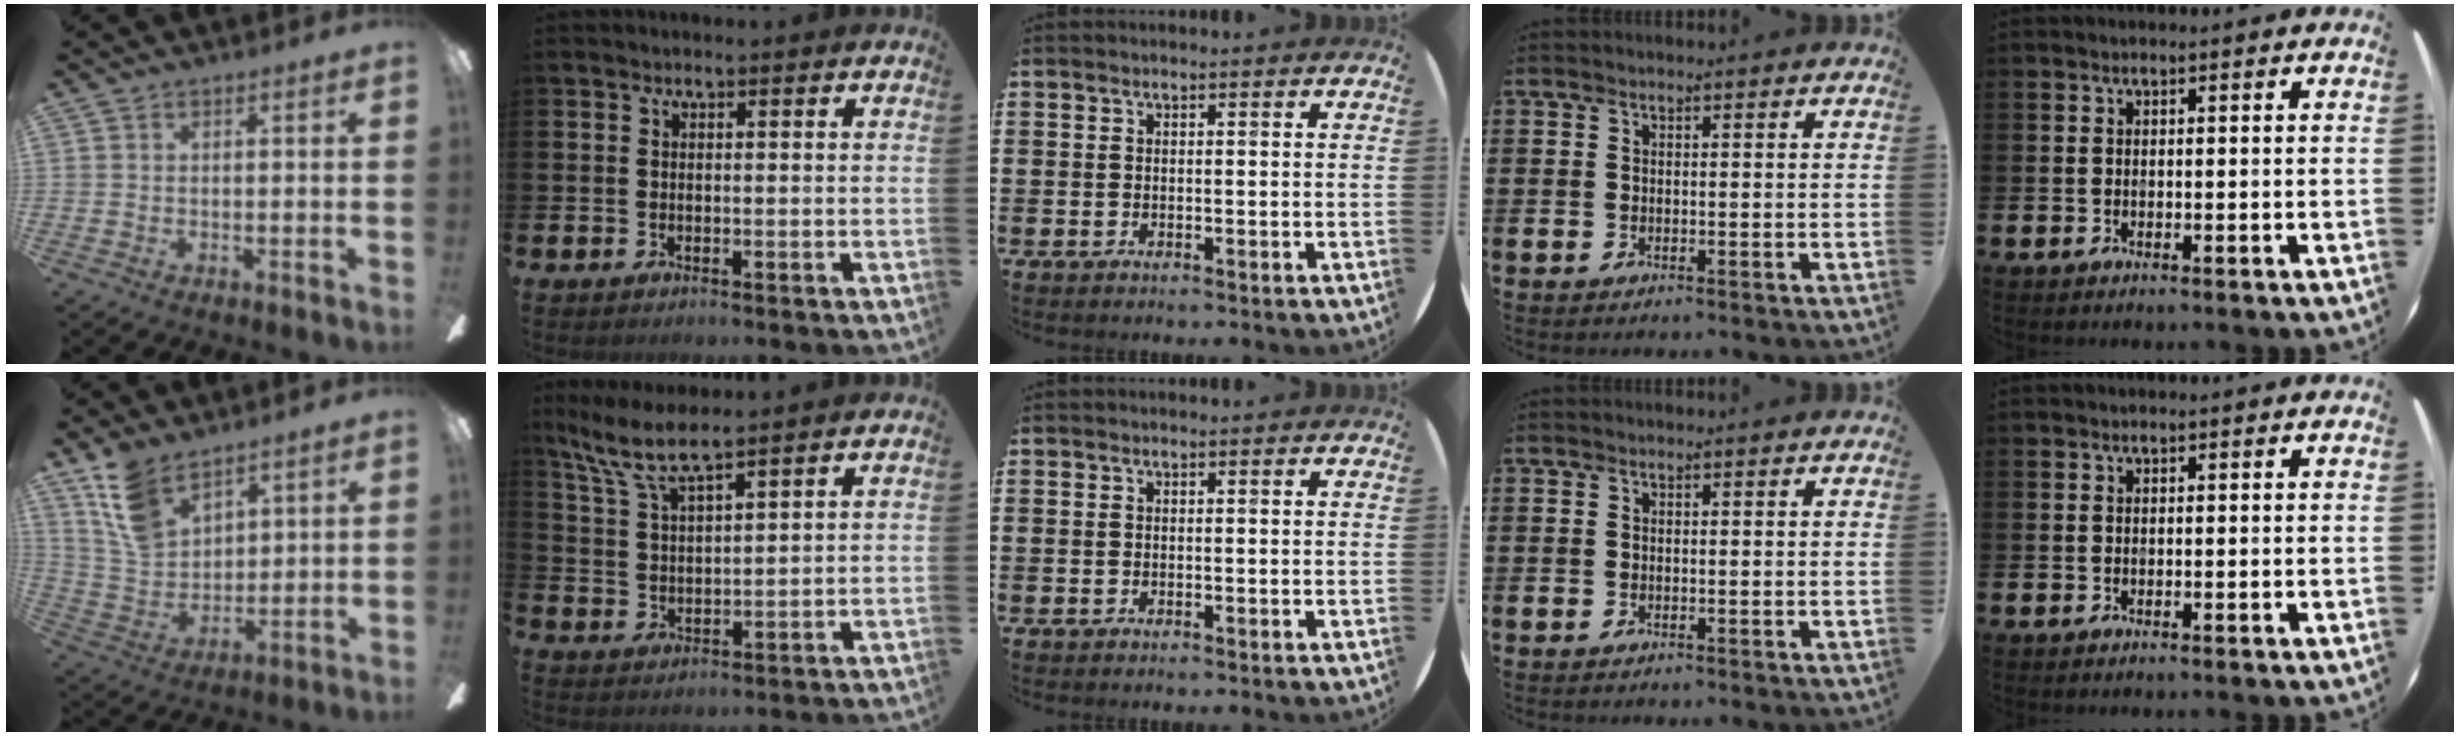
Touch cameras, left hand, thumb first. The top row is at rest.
{"thumb": {"total": 12.0, "force": [9.0, 6.6, 4.5], "torque": [-0.107, -0.037, 0.179]}, "index": {"total": 6.6, "force": [5.8, 0.8, 3.1], "torque": [-0.081, -0.022, 0.102]}}